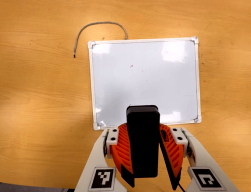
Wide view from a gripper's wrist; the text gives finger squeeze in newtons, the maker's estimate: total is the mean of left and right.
{"total": 9.5, "left": 9.6, "right": 9.5}